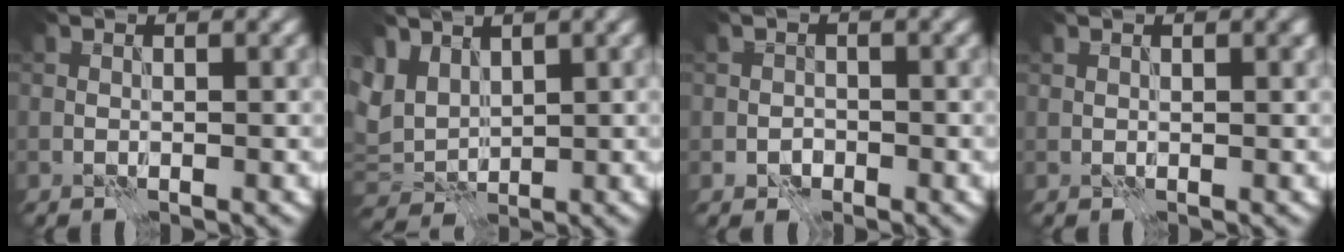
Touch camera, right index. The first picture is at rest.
{"total": 3.4, "force": [2.2, 2.3, 1.3], "torque": [-0.035, 0.003, 0.039]}
{"total": 1.5, "force": [-0.7, 1.2, 0.5], "torque": [-0.005, -0.001, -0.014]}
{"total": 0.7, "force": [0.5, 0.2, 0.4], "torque": [-0.005, 0.000, 0.009]}